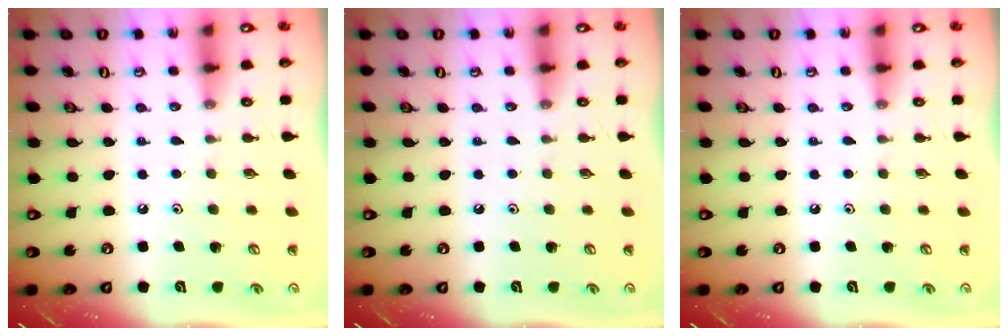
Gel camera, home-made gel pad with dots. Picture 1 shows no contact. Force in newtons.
{"total": 0.0}
{"total": 0.0}